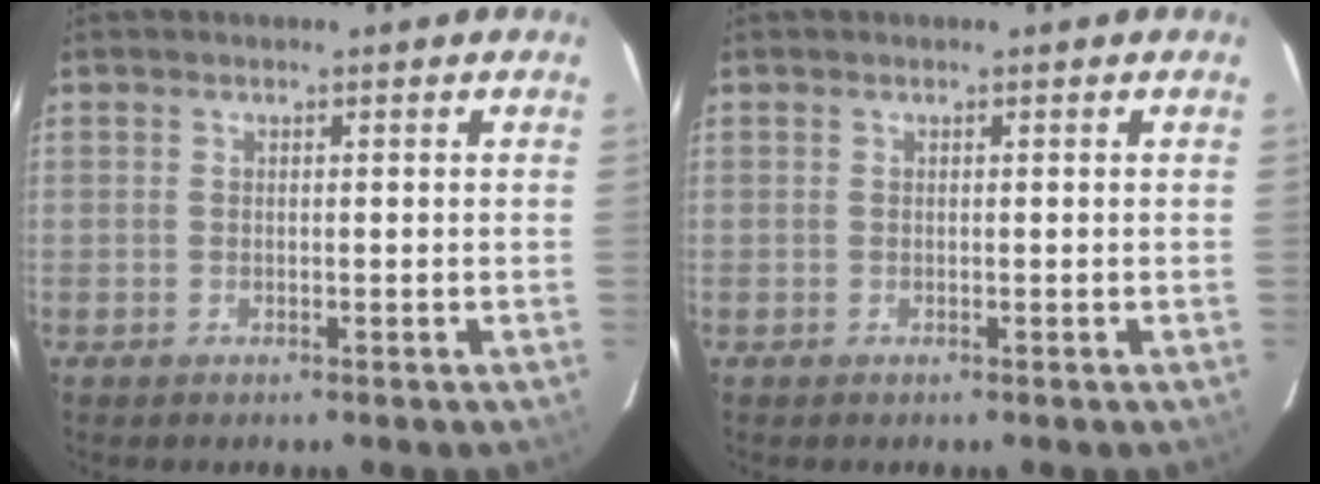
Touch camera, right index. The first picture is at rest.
{"total": 0.0}